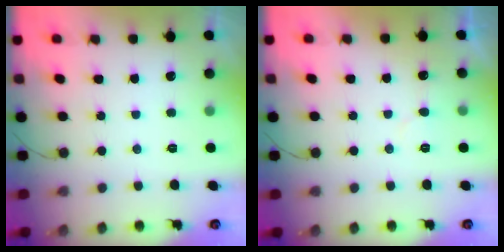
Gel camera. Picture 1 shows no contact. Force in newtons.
{"total": 3.6, "press": 3.5, "slide": 0.3}